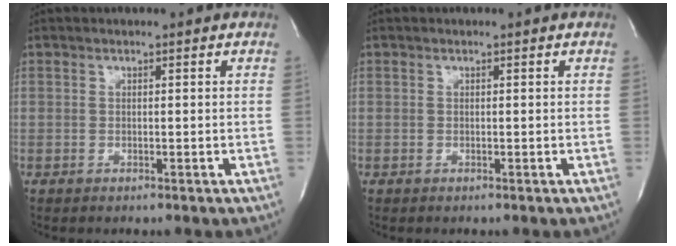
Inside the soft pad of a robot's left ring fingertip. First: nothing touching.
{"total": 0.0}